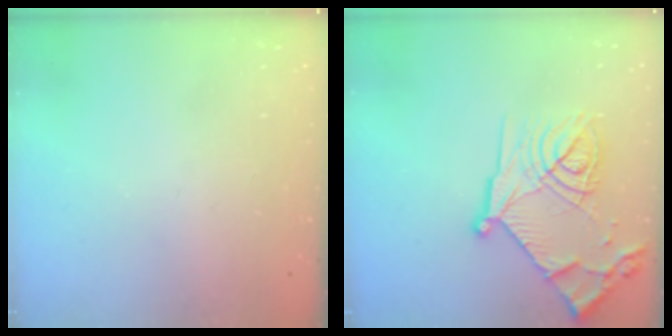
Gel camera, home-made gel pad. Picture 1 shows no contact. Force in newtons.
{"total": 20.3, "press": 20.2, "slide": 1.9}